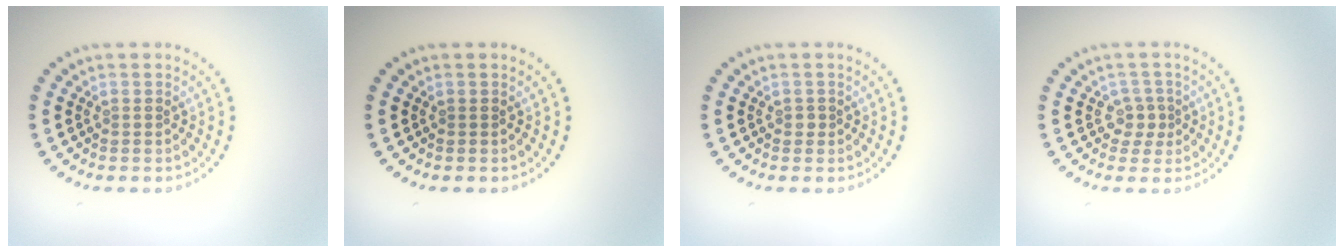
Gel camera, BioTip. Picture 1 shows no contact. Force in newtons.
{"total": 0.0}
{"total": 0.5, "press": 0.4, "slide": 0.3}
{"total": 1.7, "press": 1.3, "slide": 1.1}